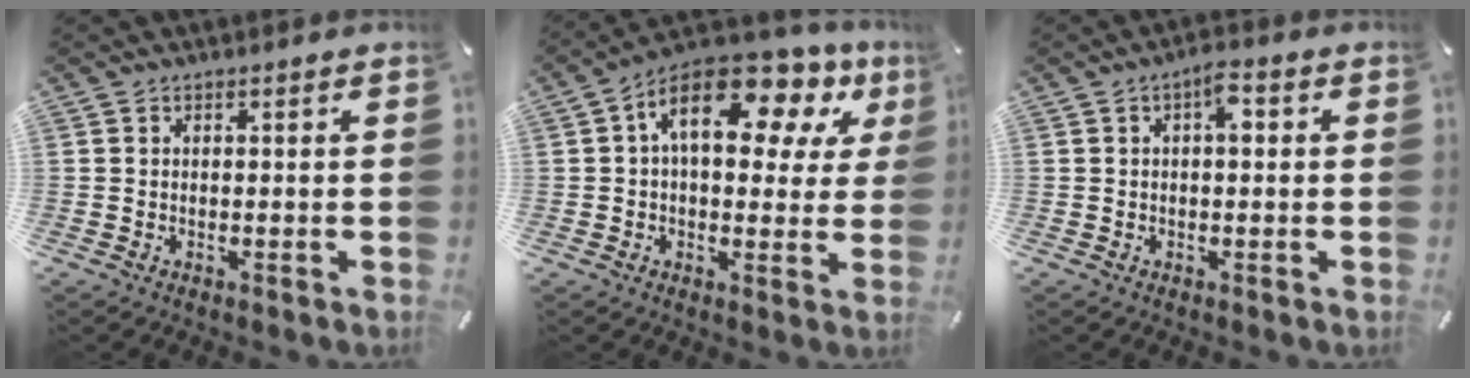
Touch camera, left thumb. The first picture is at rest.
{"total": 17.2, "force": [7.3, 8.9, 12.8], "torque": [-0.195, -0.033, 0.121]}
{"total": 4.0, "force": [0.6, 1.7, 3.6], "torque": [-0.051, 0.004, 0.001]}